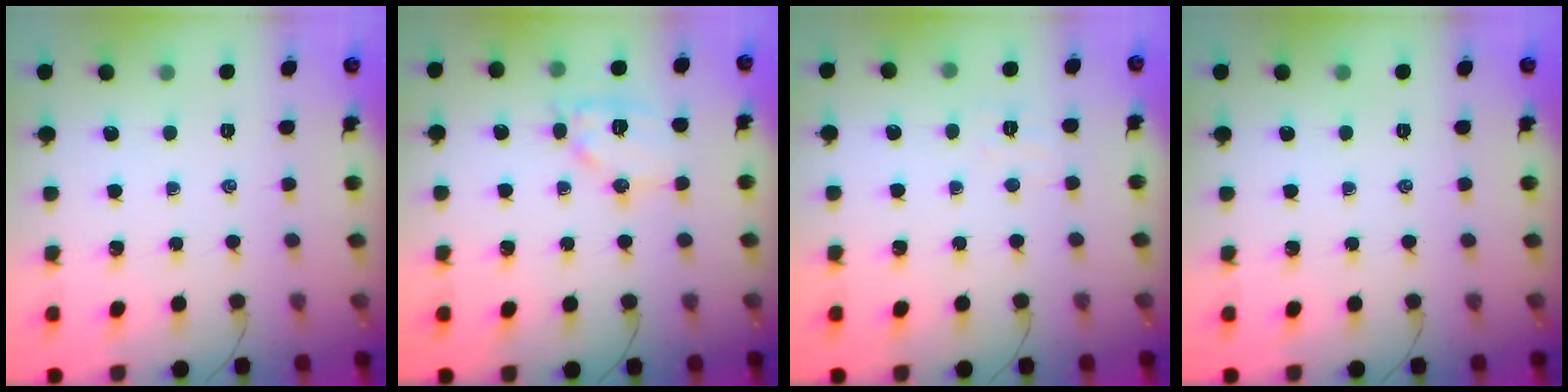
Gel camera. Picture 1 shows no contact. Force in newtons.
{"total": 10.8, "press": 10.7, "slide": 0.9}
{"total": 4.4, "press": 4.3, "slide": 1.0}
{"total": 0.0}